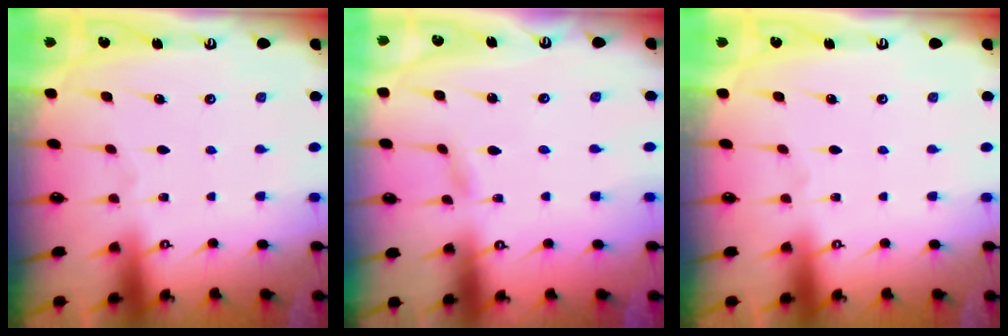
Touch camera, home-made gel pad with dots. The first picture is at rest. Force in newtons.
{"total": 2.4, "press": 2.3, "slide": 0.3}
{"total": 0.0}